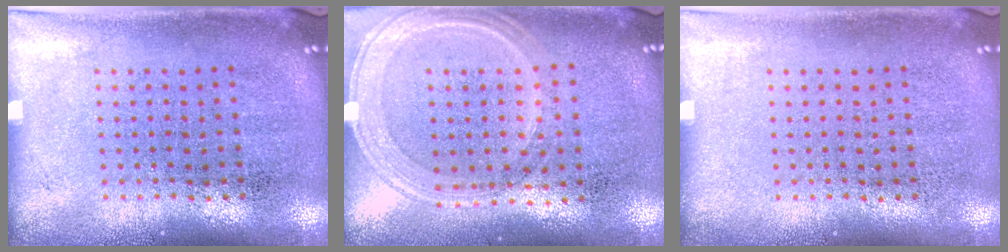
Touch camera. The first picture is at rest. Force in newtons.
{"total": 1.2, "press": 1.1, "slide": 0.4}
{"total": 0.0}